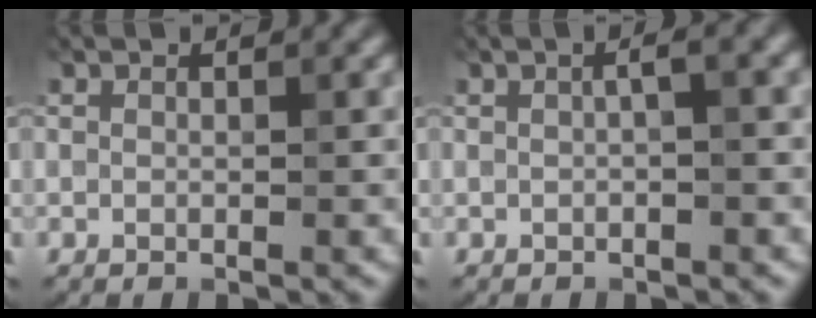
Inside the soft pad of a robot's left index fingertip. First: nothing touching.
{"total": 1.4, "force": [0.0, 0.1, 1.4], "torque": [-0.026, 0.006, 0.000]}